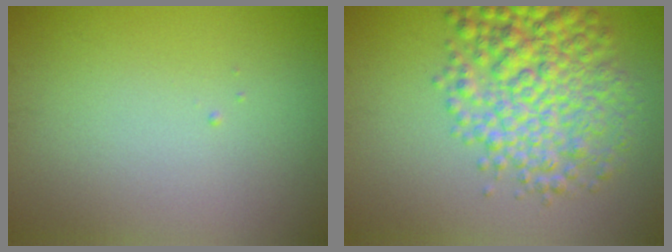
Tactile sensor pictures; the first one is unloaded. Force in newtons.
{"total": 7.4, "press": 7.4, "slide": 0.1}